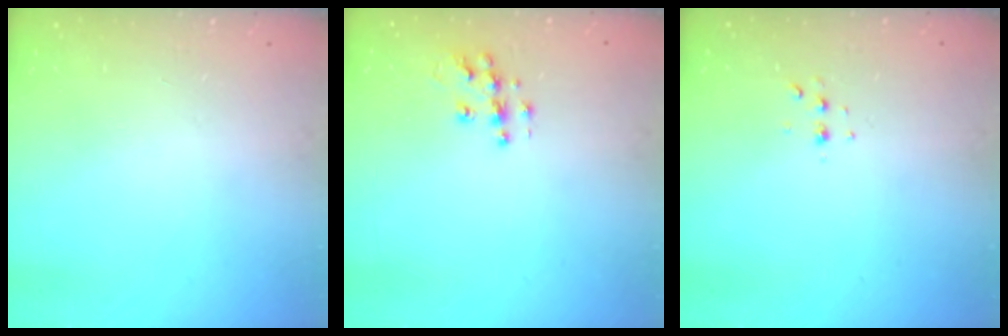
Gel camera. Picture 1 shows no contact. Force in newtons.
{"total": 8.8, "press": 8.8, "slide": 0.4}
{"total": 4.0, "press": 3.6, "slide": 1.8}